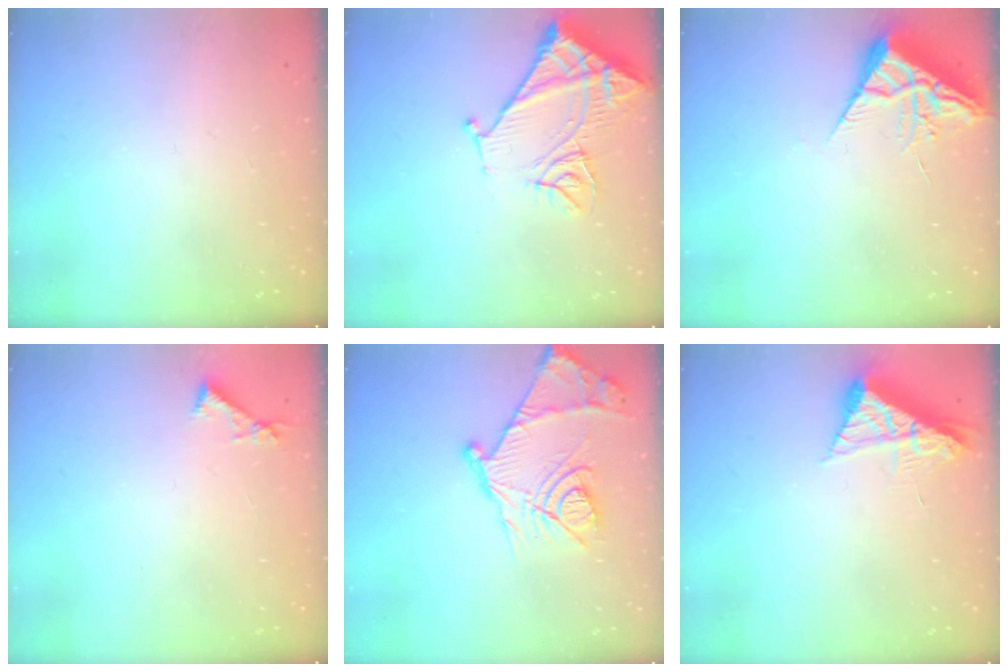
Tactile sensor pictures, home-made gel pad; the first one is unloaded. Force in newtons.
{"total": 14.3, "press": 14.2, "slide": 1.8}
{"total": 7.0, "press": 7.0, "slide": 0.7}
{"total": 4.2, "press": 4.2, "slide": 0.4}
{"total": 18.9, "press": 18.8, "slide": 1.6}
{"total": 8.1, "press": 8.1, "slide": 0.8}